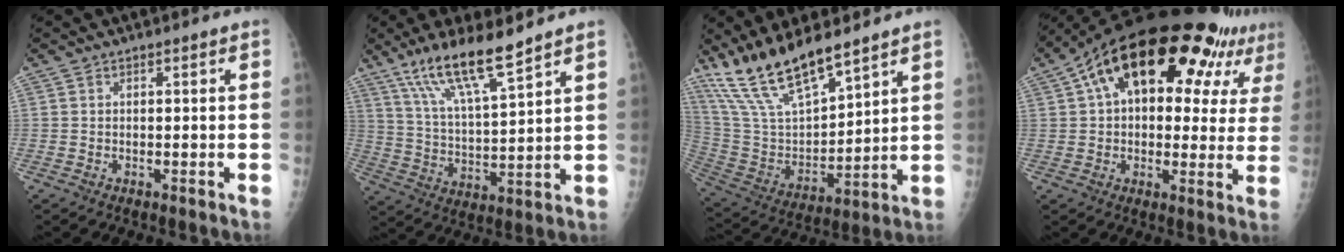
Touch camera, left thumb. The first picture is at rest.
{"total": 12.3, "force": [9.1, 1.5, 8.1], "torque": [-0.149, -0.050, 0.180]}
{"total": 16.8, "force": [13.4, 4.4, 9.1], "torque": [-0.156, -0.064, 0.272]}
{"total": 25.3, "force": [11.8, 11.9, 19.0], "torque": [-0.255, 0.038, 0.170]}